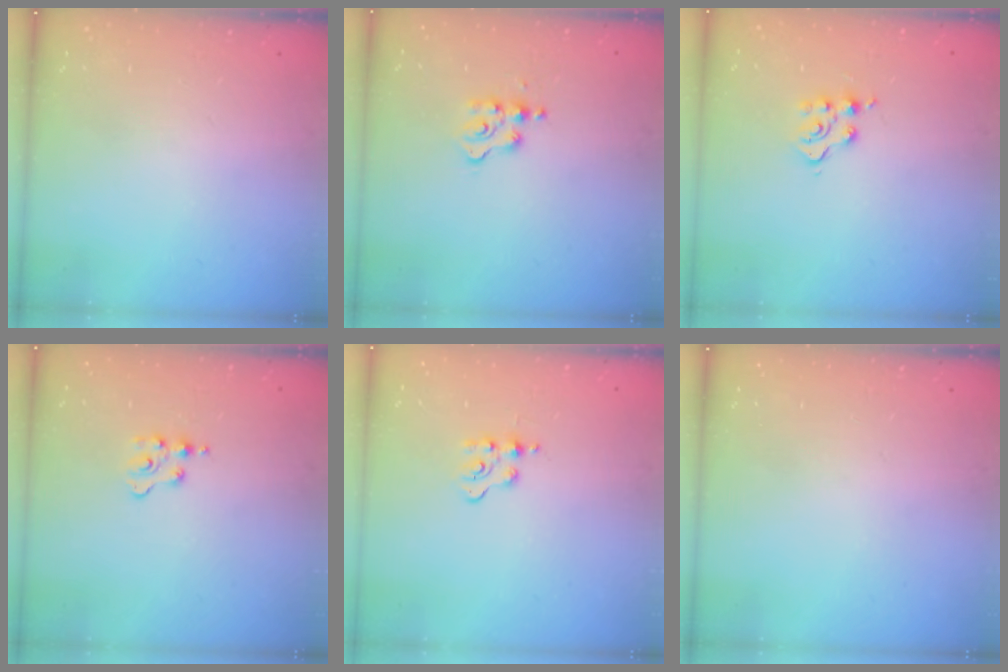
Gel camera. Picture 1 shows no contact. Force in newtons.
{"total": 4.4, "press": 4.4, "slide": 0.6}
{"total": 4.4, "press": 4.4, "slide": 0.3}
{"total": 2.3, "press": 2.3, "slide": 0.3}
{"total": 5.7, "press": 5.6, "slide": 0.7}
{"total": 0.0}